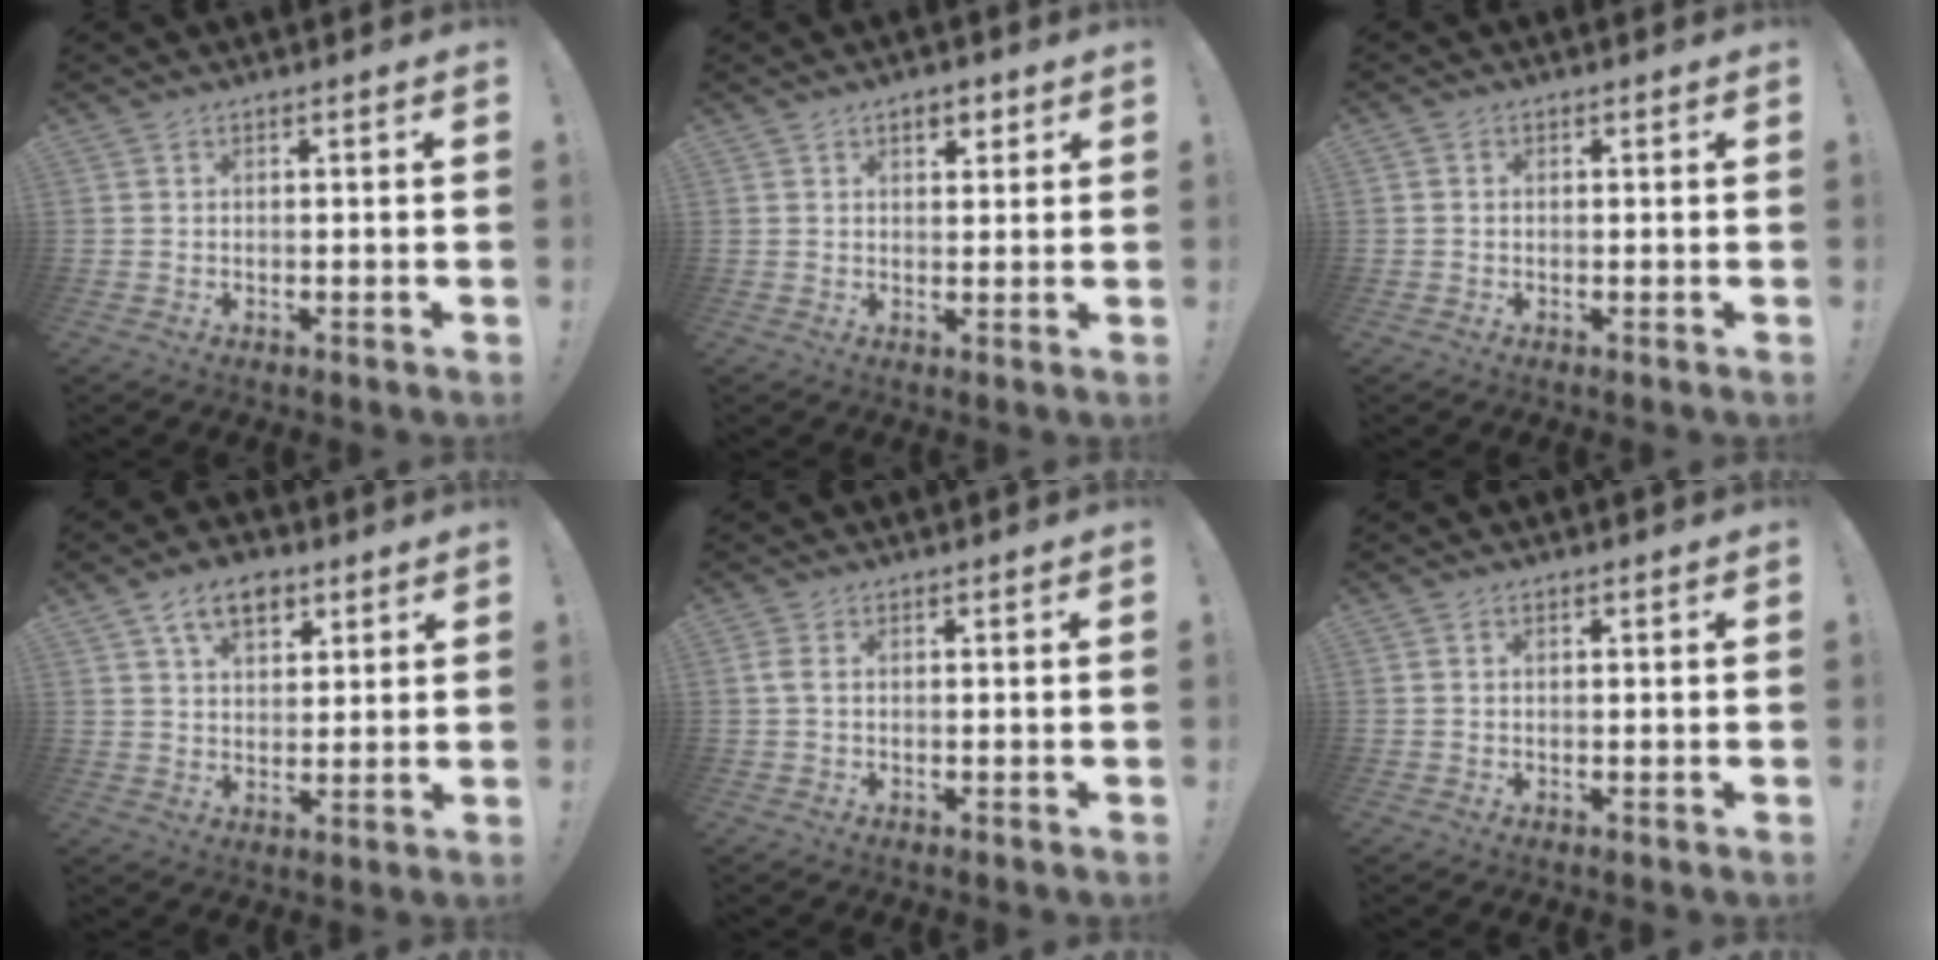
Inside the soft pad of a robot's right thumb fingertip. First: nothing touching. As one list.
[{"total": 3.5, "force": [2.0, 2.1, 2.0], "torque": [-0.019, -0.005, 0.031]}, {"total": 0.8, "force": [-0.3, 0.7, 0.3], "torque": [-0.008, 0.005, -0.005]}, {"total": 9.7, "force": [5.2, 6.1, 5.5], "torque": [-0.074, -0.015, 0.096]}, {"total": 1.7, "force": [0.3, 0.8, 1.5], "torque": [-0.032, 0.005, 0.005]}, {"total": 0.5, "force": [0.1, 0.4, 0.3], "torque": [-0.011, 0.004, 0.003]}]